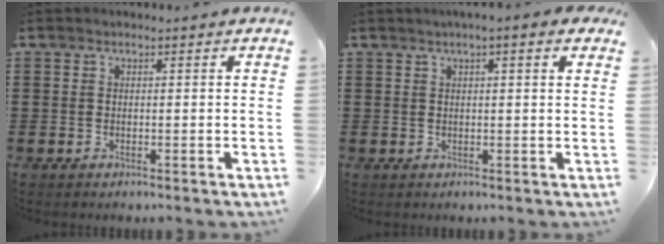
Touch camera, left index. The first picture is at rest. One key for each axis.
{"total": 1.8, "fx": 1.1, "fy": 0.3, "fz": 1.4, "tx": -0.031, "ty": 0.005, "tz": 0.018}